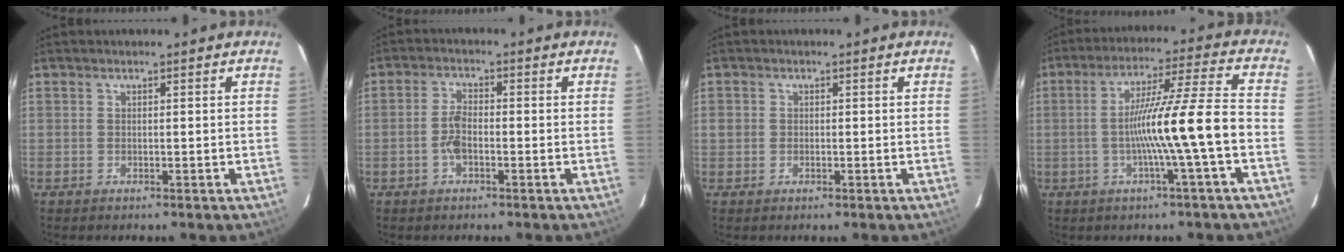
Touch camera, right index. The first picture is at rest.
{"total": 3.3, "force": [-1.0, 1.2, 2.9], "torque": [-0.063, 0.004, -0.021]}
{"total": 1.6, "force": [0.0, 1.4, 0.7], "torque": [-0.016, 0.006, 0.004]}
{"total": 12.1, "force": [-2.8, -1.7, 11.6], "torque": [-0.201, 0.011, -0.047]}